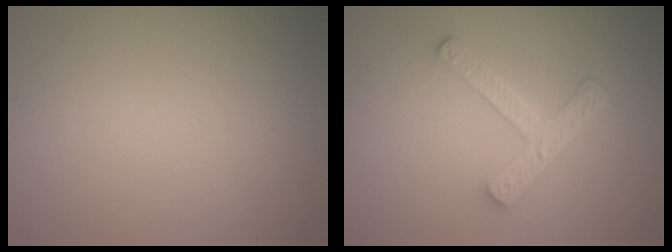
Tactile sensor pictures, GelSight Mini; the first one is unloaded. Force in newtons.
{"total": 4.4, "press": 3.3, "slide": 2.9}